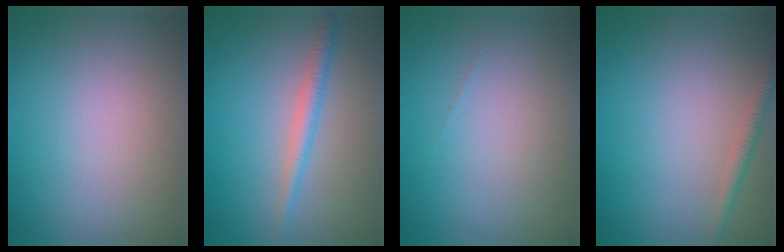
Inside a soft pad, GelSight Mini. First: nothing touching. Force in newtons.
{"total": 2.0, "press": 2.0, "slide": 0.1}
{"total": 0.0}
{"total": 1.4, "press": 1.4, "slide": 0.0}